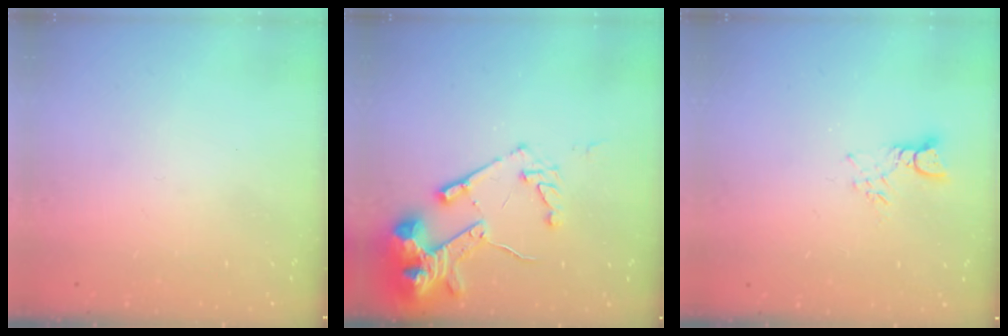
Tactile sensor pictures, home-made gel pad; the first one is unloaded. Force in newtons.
{"total": 16.6, "press": 16.4, "slide": 2.0}
{"total": 3.3, "press": 3.3, "slide": 0.3}